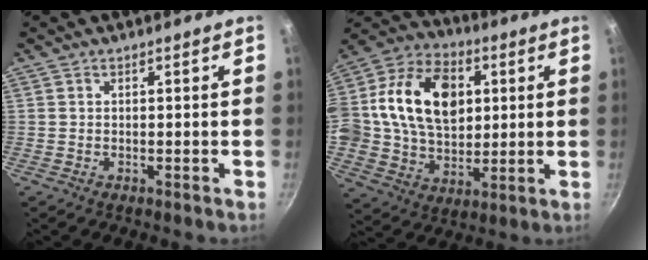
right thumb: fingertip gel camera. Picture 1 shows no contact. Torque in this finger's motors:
{"motor_torque": [2.43, 2.58, 1.08, -0.78, 0.68]}